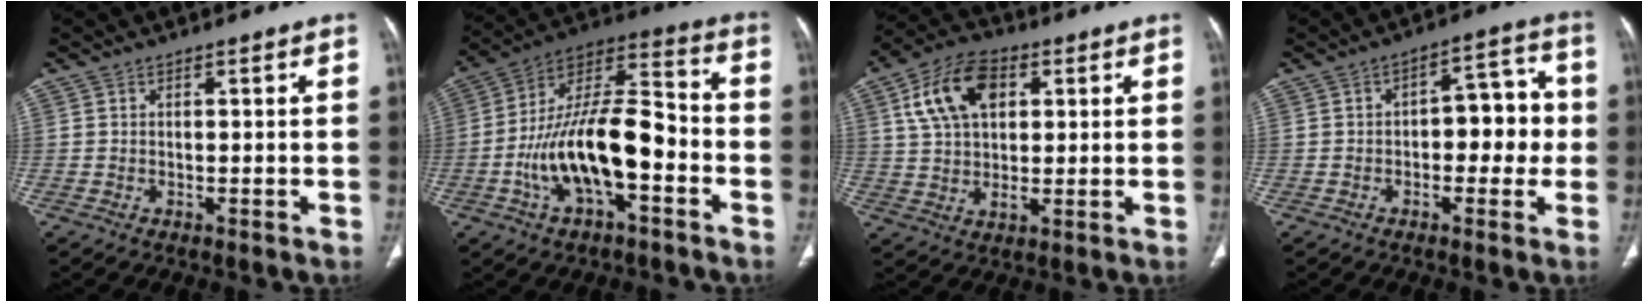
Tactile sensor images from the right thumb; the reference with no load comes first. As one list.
[{"total": 19.3, "force": [-5.5, 8.4, 16.5], "torque": [-0.288, 0.055, -0.097]}, {"total": 13.7, "force": [4.5, 8.4, 9.8], "torque": [-0.168, 0.004, 0.081]}, {"total": 9.4, "force": [-0.6, 5.4, 7.7], "torque": [-0.061, 0.035, -0.017]}]